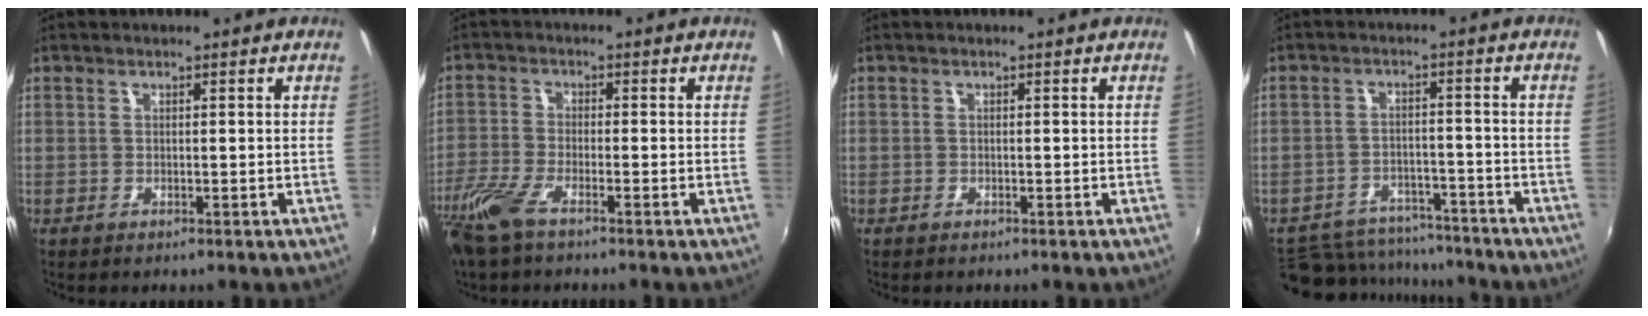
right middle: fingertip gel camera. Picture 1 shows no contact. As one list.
[{"total": 7.6, "force": [-5.4, 1.8, 5.1], "torque": [-0.130, -0.017, -0.113]}, {"total": 0.7, "force": [-0.5, 0.5, -0.1], "torque": [-0.002, 0.002, -0.009]}, {"total": 15.2, "force": [-12.6, 6.6, 5.1], "torque": [-0.130, 0.010, -0.169]}]